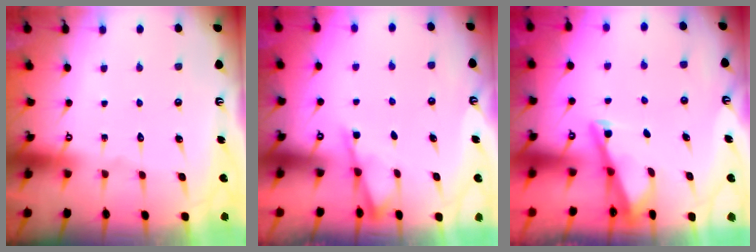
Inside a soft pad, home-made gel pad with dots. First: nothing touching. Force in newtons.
{"total": 2.6, "press": 2.6, "slide": 0.3}
{"total": 3.0, "press": 2.9, "slide": 0.3}